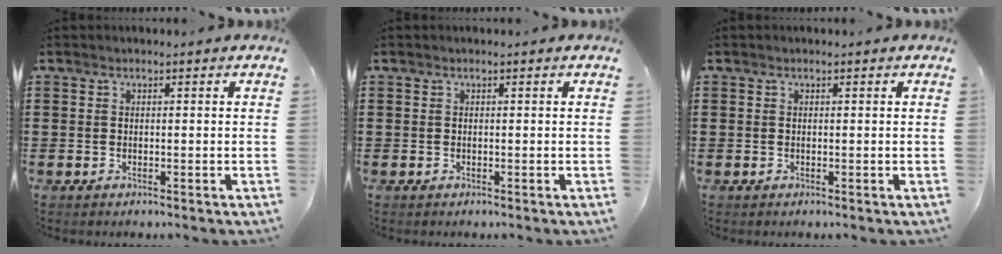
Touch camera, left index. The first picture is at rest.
{"total": 0.0}
{"total": 0.0}